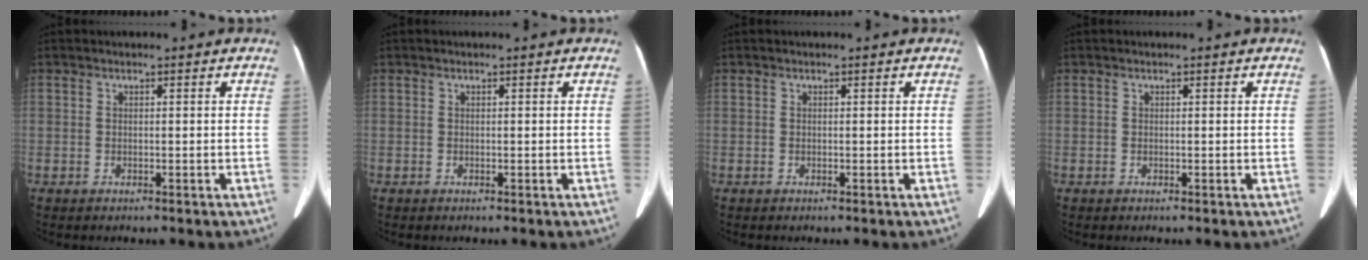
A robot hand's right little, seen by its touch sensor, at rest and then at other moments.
{"total": 0.0}
{"total": 0.0}
{"total": 0.0}